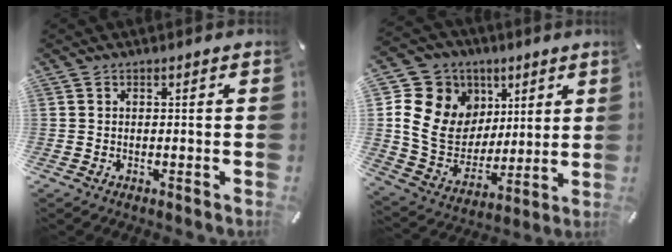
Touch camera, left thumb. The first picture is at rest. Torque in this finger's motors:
{"motor_torque": [2.15, 2.18, 1.40, -1.36, 0.19]}